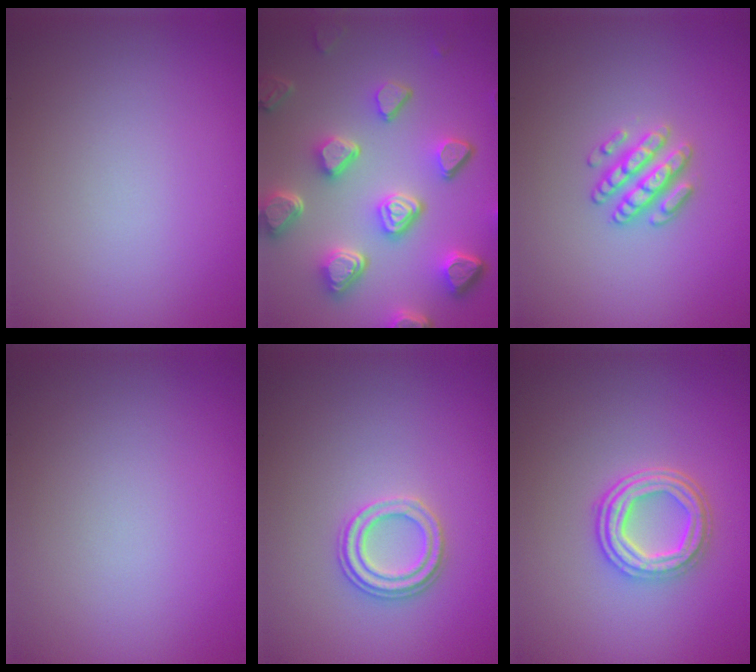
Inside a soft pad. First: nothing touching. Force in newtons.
{"total": 7.5, "press": 5.7, "slide": 4.9}
{"total": 2.8, "press": 2.6, "slide": 0.9}
{"total": 0.0}
{"total": 2.4, "press": 2.3, "slide": 0.6}
{"total": 4.2, "press": 3.2, "slide": 2.7}